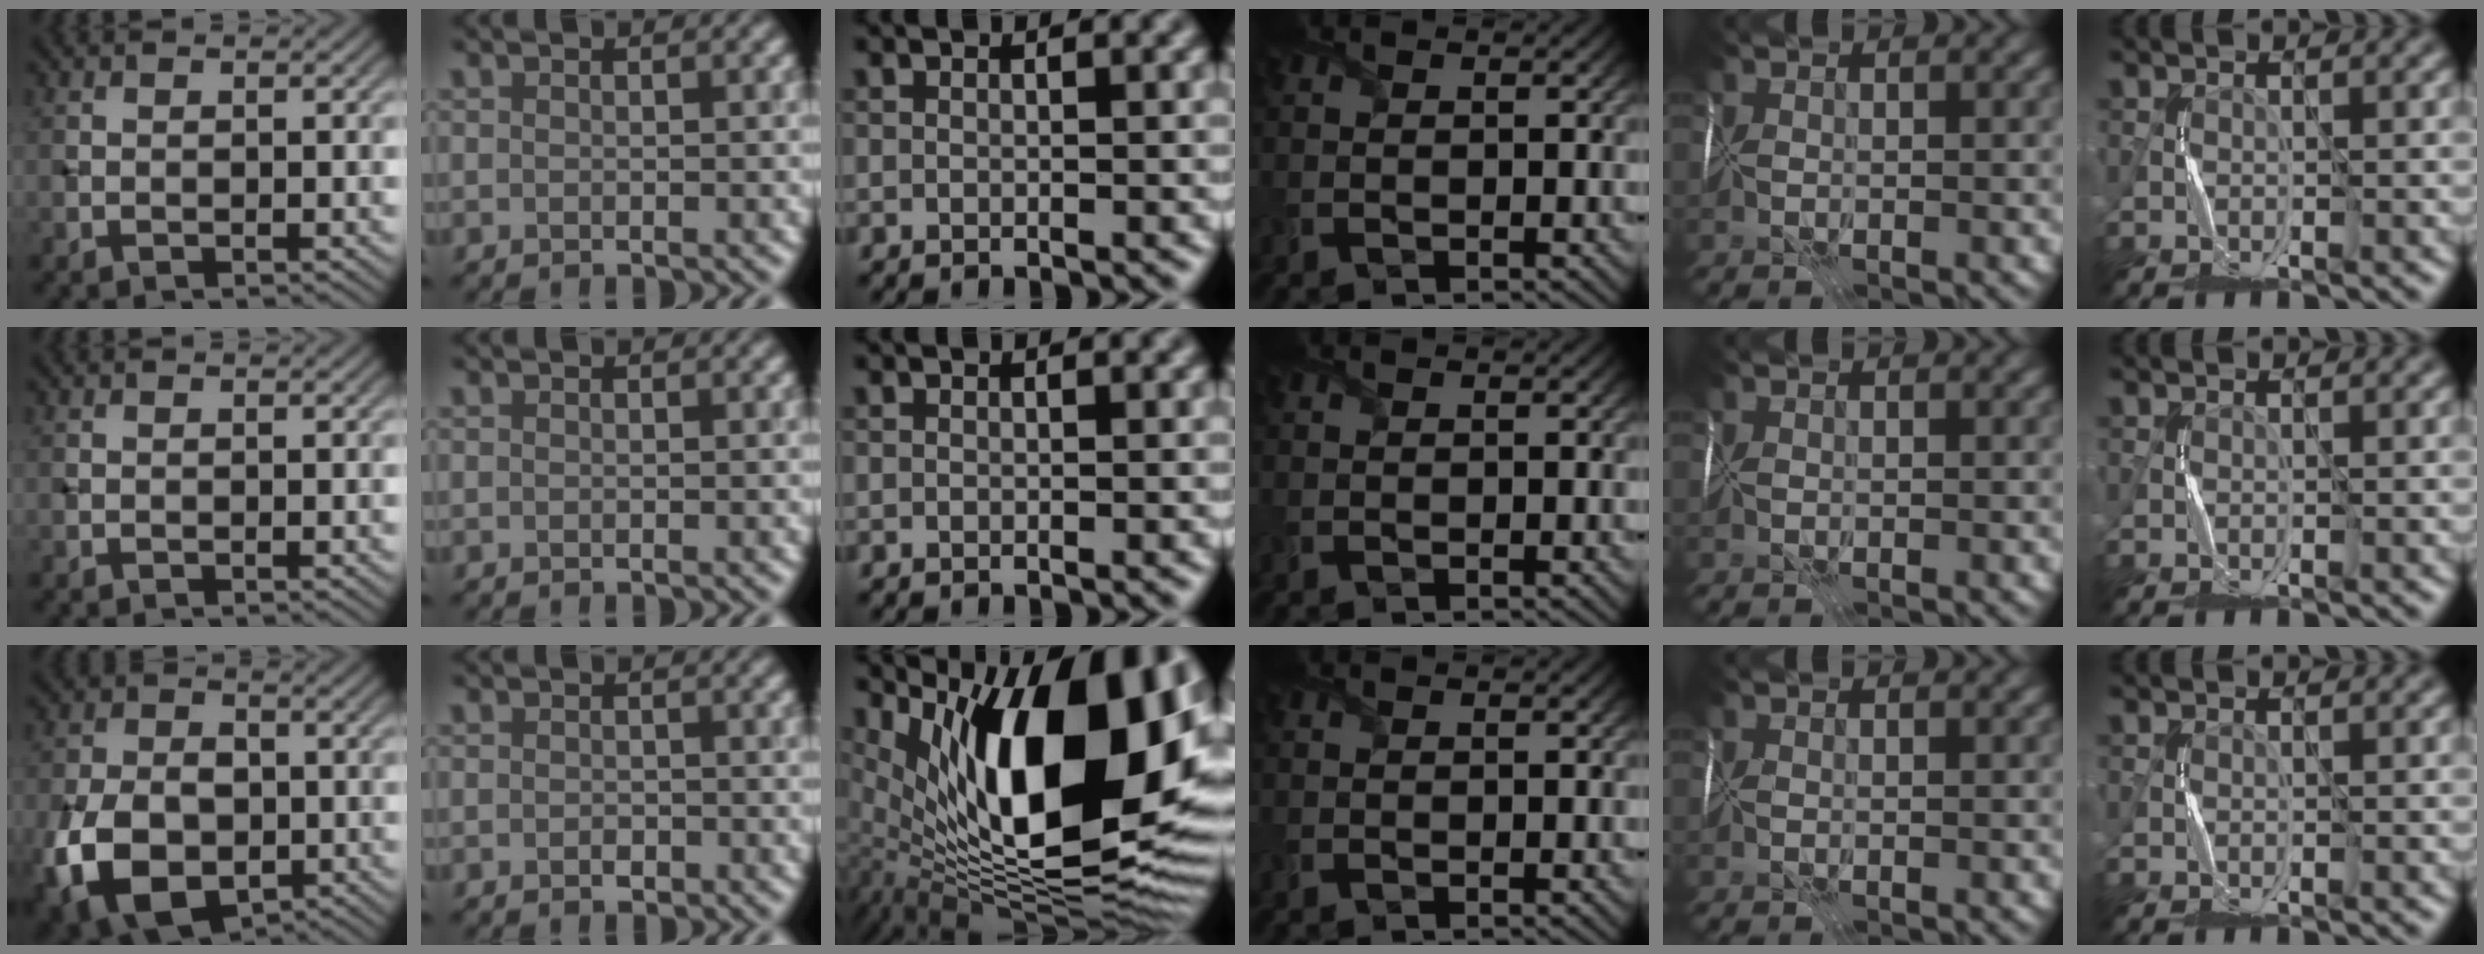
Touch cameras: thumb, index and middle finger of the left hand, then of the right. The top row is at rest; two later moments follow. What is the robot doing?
{"motion": "fold", "object": "wrapping paper"}